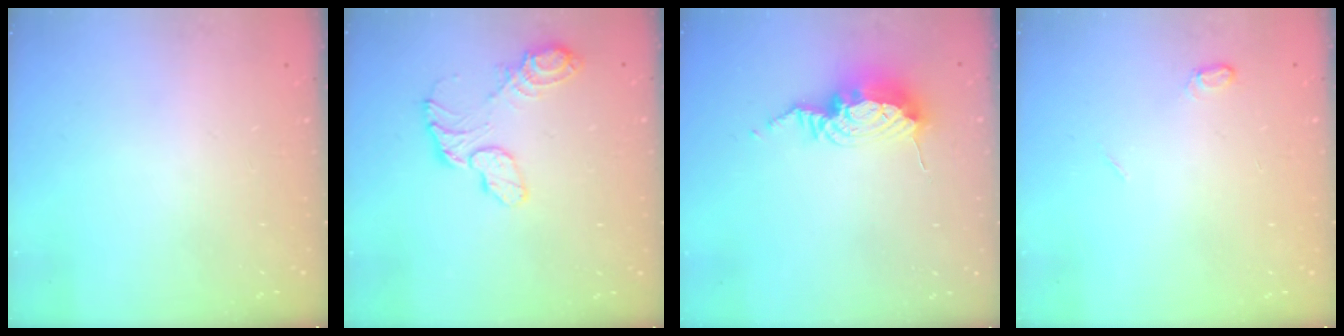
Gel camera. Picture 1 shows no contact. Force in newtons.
{"total": 10.2, "press": 10.2, "slide": 1.0}
{"total": 10.9, "press": 10.8, "slide": 1.3}
{"total": 4.7, "press": 4.7, "slide": 0.5}